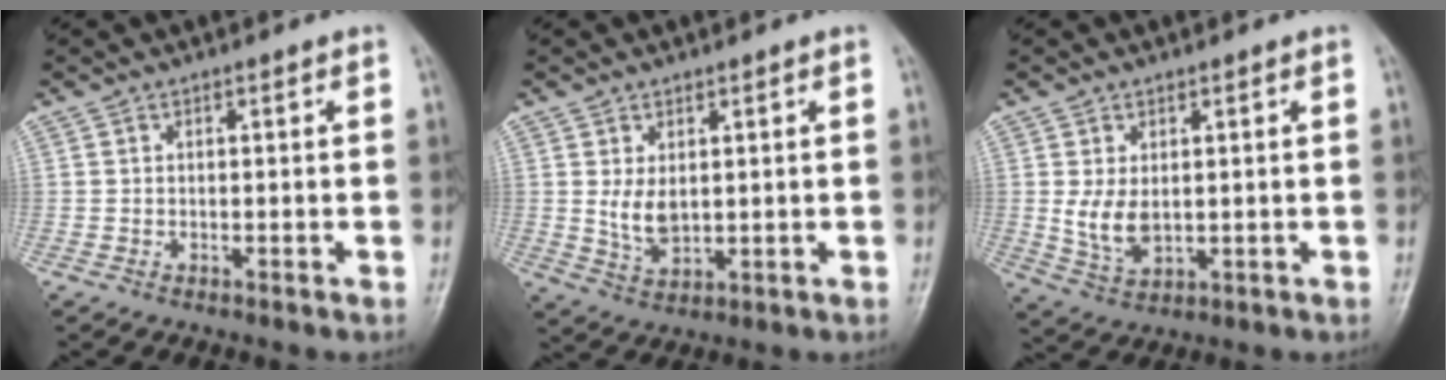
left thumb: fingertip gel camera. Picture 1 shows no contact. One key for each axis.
{"total": 4.8, "fx": 1.0, "fy": 2.9, "fz": 3.7, "tx": -0.057, "ty": -0.013, "tz": 0.028}
{"total": 5.6, "fx": 0.6, "fy": 3.5, "fz": 4.3, "tx": -0.075, "ty": -0.012, "tz": 0.023}